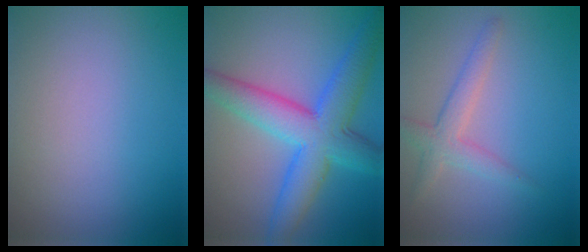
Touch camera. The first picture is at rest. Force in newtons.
{"total": 7.9, "press": 7.9, "slide": 0.3}
{"total": 2.6, "press": 2.6, "slide": 0.1}